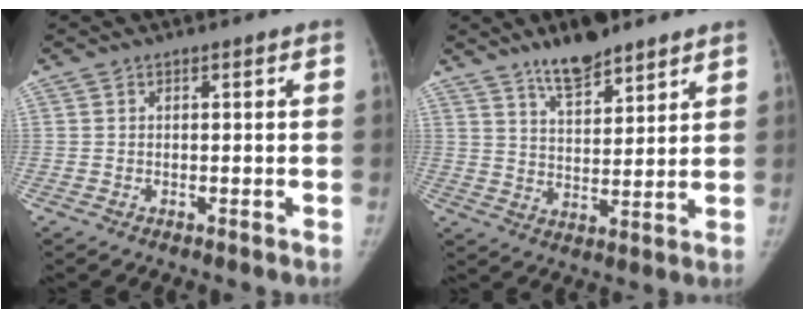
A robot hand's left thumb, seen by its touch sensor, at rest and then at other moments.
{"total": 9.6, "force": [7.4, 3.1, 5.3], "torque": [-0.068, -0.047, 0.128]}